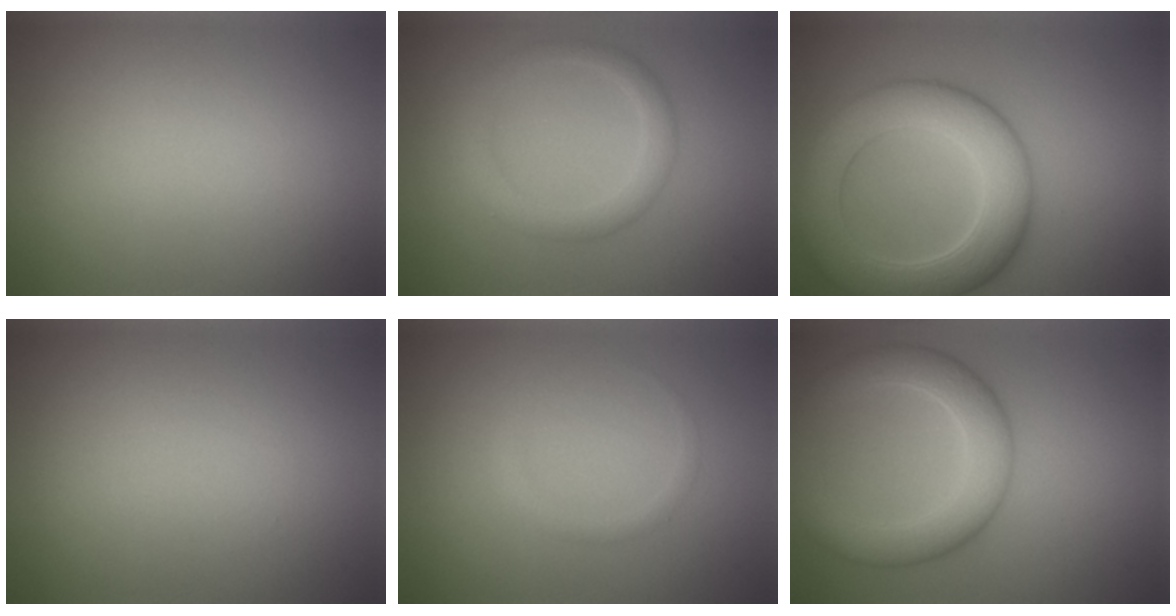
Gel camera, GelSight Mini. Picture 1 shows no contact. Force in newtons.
{"total": 2.7, "press": 2.7, "slide": 0.1}
{"total": 8.6, "press": 8.6, "slide": 0.2}
{"total": 0.0}
{"total": 0.9, "press": 0.9, "slide": 0.0}
{"total": 6.1, "press": 6.1, "slide": 0.2}